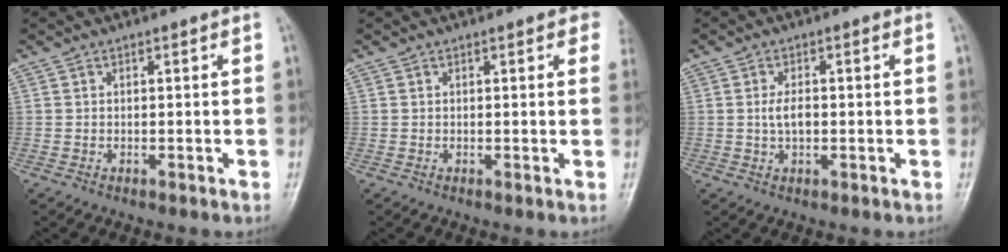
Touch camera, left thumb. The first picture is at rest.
{"total": 2.9, "force": [1.6, 1.2, 2.2], "torque": [-0.004, 0.002, 0.011]}
{"total": 3.0, "force": [-0.2, 1.6, 2.6], "torque": [-0.047, 0.004, -0.004]}